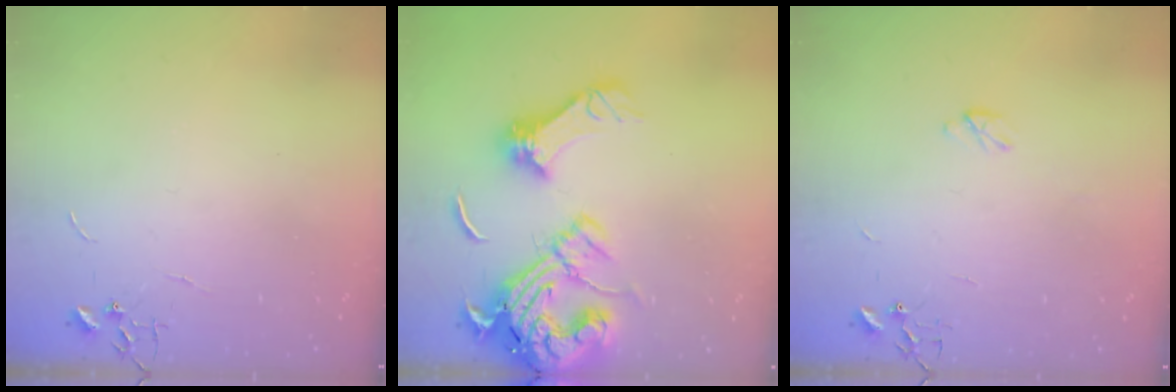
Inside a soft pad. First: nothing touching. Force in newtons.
{"total": 22.0, "press": 21.8, "slide": 2.6}
{"total": 2.9, "press": 2.9, "slide": 0.4}